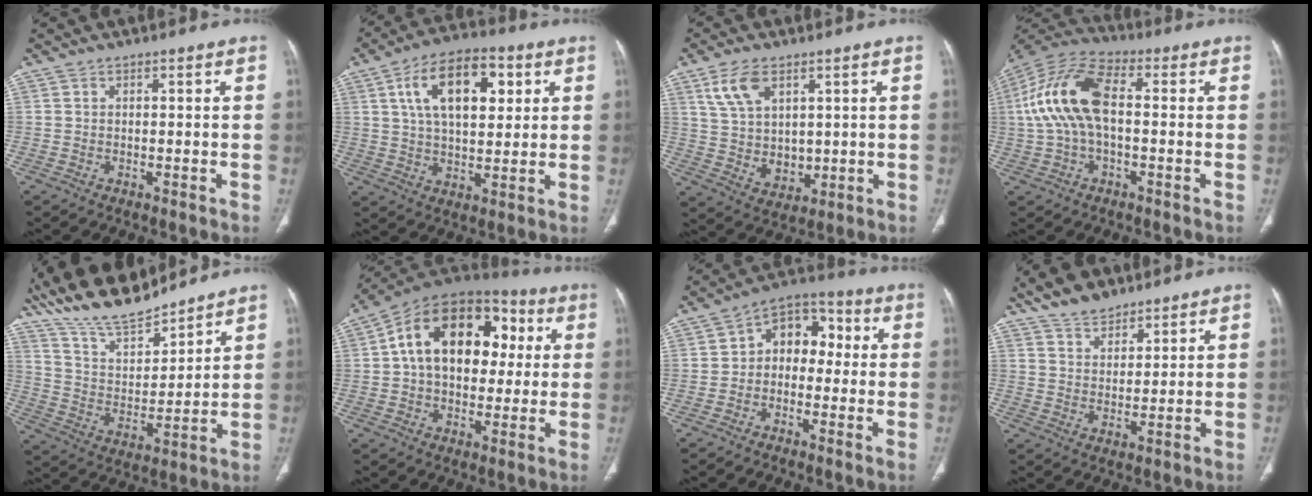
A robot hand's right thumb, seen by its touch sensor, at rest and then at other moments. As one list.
[{"total": 15.8, "force": [5.2, 8.3, 12.3], "torque": [-0.182, 0.001, 0.086]}, {"total": 10.1, "force": [4.4, 6.4, 6.4], "torque": [-0.104, -0.021, 0.100]}, {"total": 15.0, "force": [0.6, 7.8, 12.7], "torque": [-0.266, 0.039, 0.004]}, {"total": 16.7, "force": [14.6, 4.3, 6.8], "torque": [-0.102, -0.064, 0.277]}, {"total": 22.0, "force": [3.5, 14.5, 16.2], "torque": [-0.233, 0.032, 0.047]}, {"total": 9.8, "force": [0.4, 7.0, 6.8], "torque": [-0.059, 0.038, -0.012]}, {"total": 7.7, "force": [6.2, 3.7, 2.9], "torque": [-0.033, -0.027, 0.115]}]